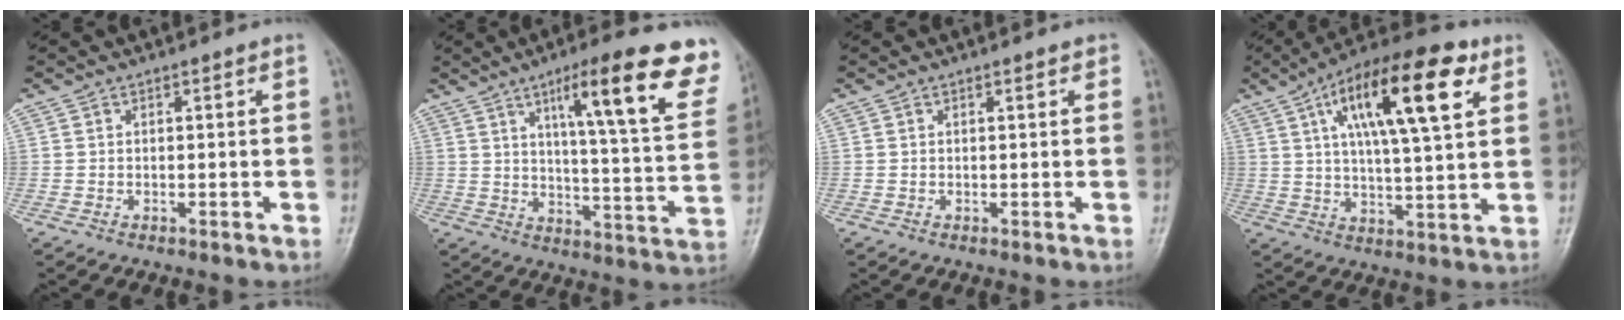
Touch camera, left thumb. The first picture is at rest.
{"total": 20.8, "force": [11.6, 3.8, 16.9], "torque": [-0.203, -0.039, 0.164]}
{"total": 0.8, "force": [0.5, 0.4, 0.6], "torque": [-0.007, -0.001, 0.003]}
{"total": 19.6, "force": [7.9, 6.2, 16.8], "torque": [-0.260, -0.004, 0.123]}